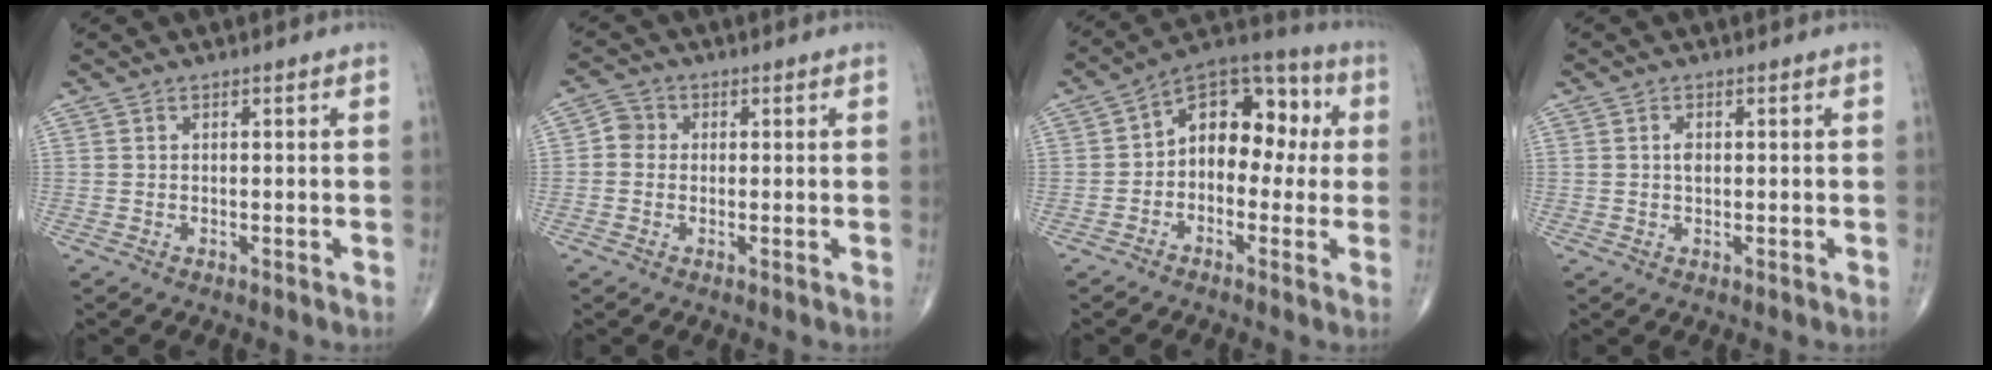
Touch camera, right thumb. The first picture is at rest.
{"total": 3.1, "force": [-0.1, 2.9, 1.1], "torque": [-0.003, 0.006, -0.011]}
{"total": 13.2, "force": [0.6, 9.0, 9.6], "torque": [-0.094, 0.046, -0.012]}
{"total": 1.6, "force": [0.2, 1.0, 1.3], "torque": [-0.020, 0.000, 0.003]}